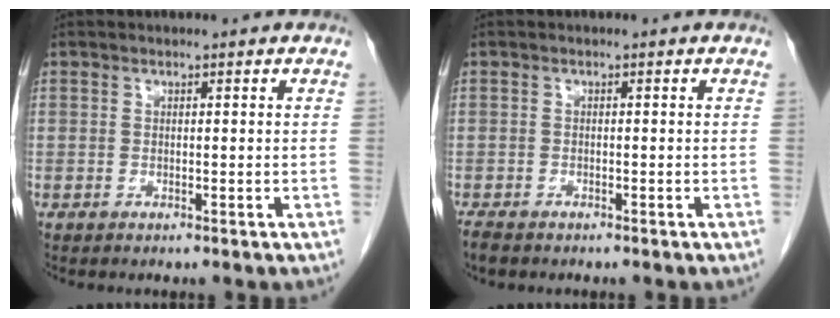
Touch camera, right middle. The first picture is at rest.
{"total": 2.1, "force": [-1.8, 0.7, 0.9], "torque": [-0.023, -0.006, -0.027]}